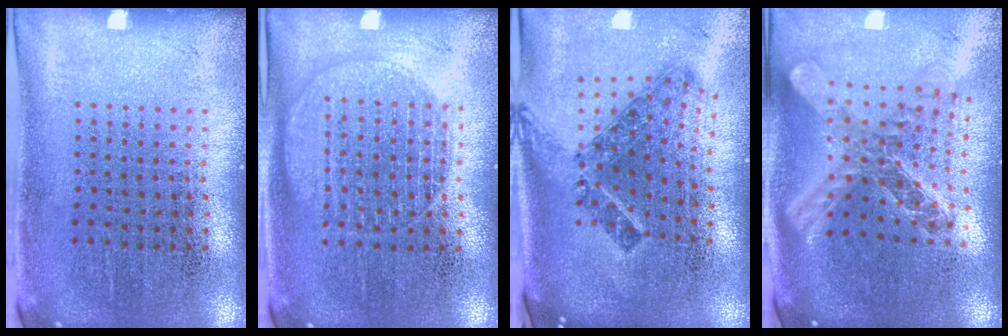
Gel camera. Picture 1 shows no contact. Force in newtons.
{"total": 1.4, "press": 1.4, "slide": 0.2}
{"total": 1.5, "press": 1.1, "slide": 1.1}
{"total": 2.3, "press": 1.8, "slide": 1.5}